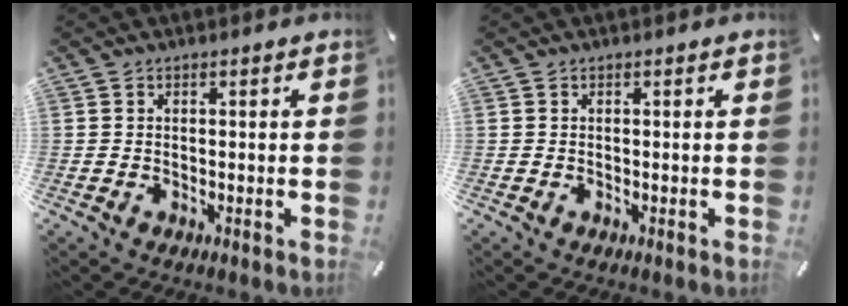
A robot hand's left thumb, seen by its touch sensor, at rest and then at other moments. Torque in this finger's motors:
{"motor_torque": [0.01, 0.01, 0.00, -0.02, 0.00]}